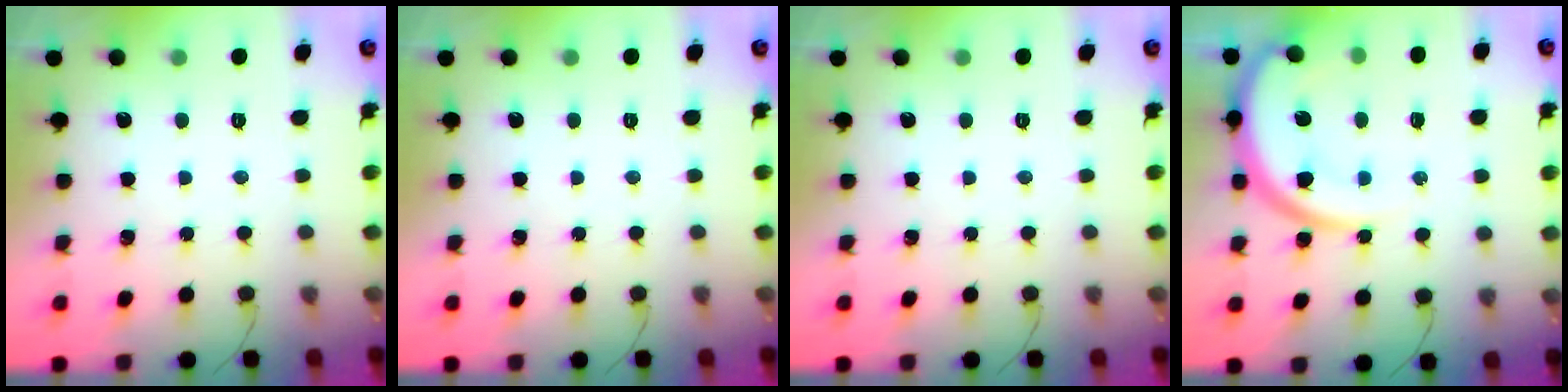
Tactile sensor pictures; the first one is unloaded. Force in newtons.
{"total": 0.0}
{"total": 0.0}
{"total": 13.3, "press": 13.2, "slide": 1.4}